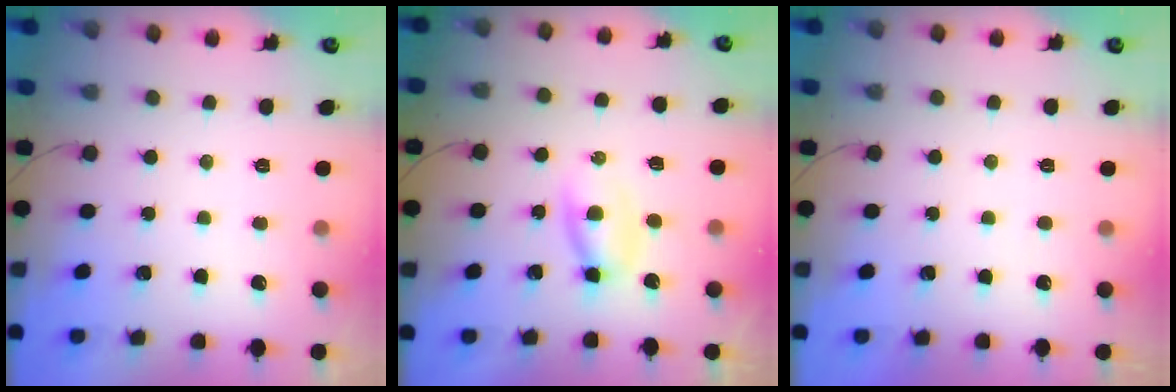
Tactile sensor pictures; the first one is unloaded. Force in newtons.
{"total": 3.1, "press": 3.0, "slide": 1.0}
{"total": 1.0, "press": 0.9, "slide": 0.2}